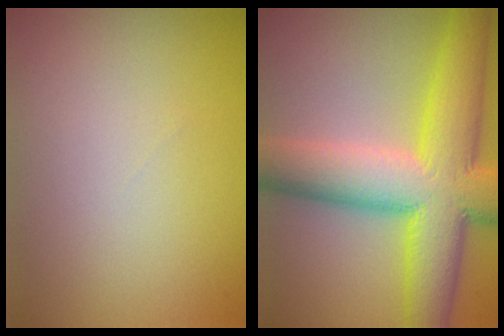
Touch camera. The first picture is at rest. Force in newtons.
{"total": 12.0, "press": 12.0, "slide": 0.2}